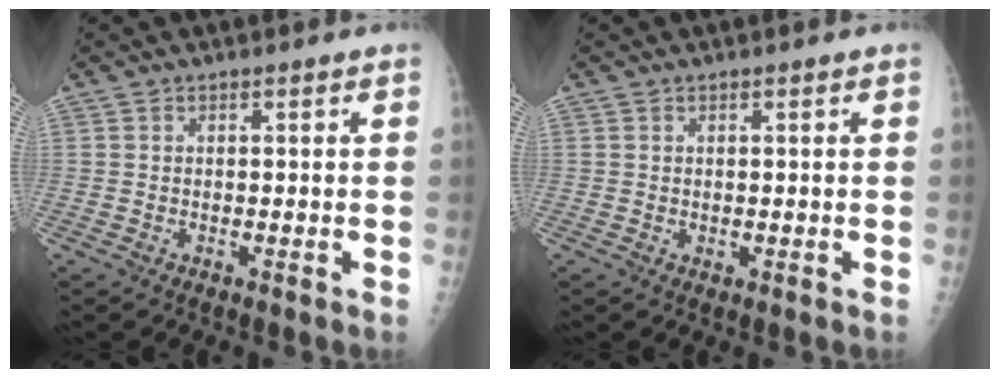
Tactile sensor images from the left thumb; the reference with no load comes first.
{"total": 0.8, "force": [0.4, 0.4, 0.5], "torque": [-0.006, -0.003, 0.006]}